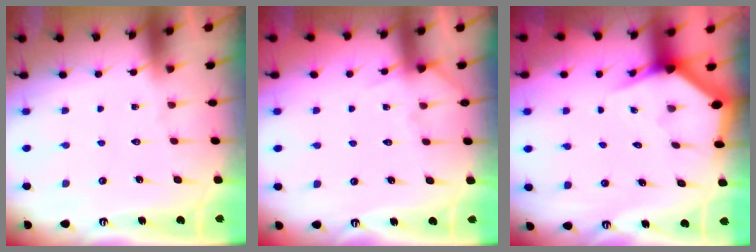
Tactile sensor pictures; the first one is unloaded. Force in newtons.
{"total": 5.1, "press": 5.1, "slide": 0.7}
{"total": 2.9, "press": 2.9, "slide": 0.2}